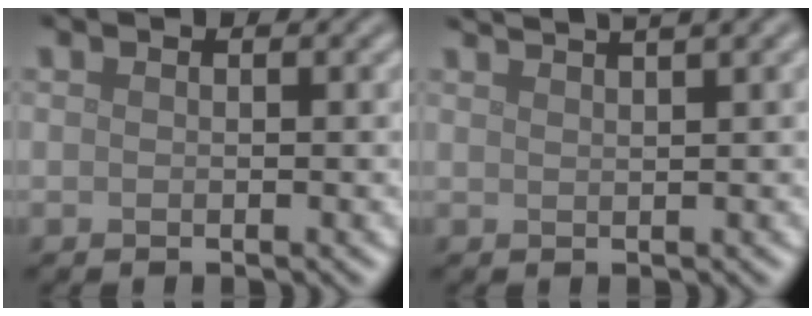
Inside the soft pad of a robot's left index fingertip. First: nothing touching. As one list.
[{"total": 4.1, "force": [3.1, 0.9, 2.6], "torque": [-0.012, 0.022, 0.019]}]